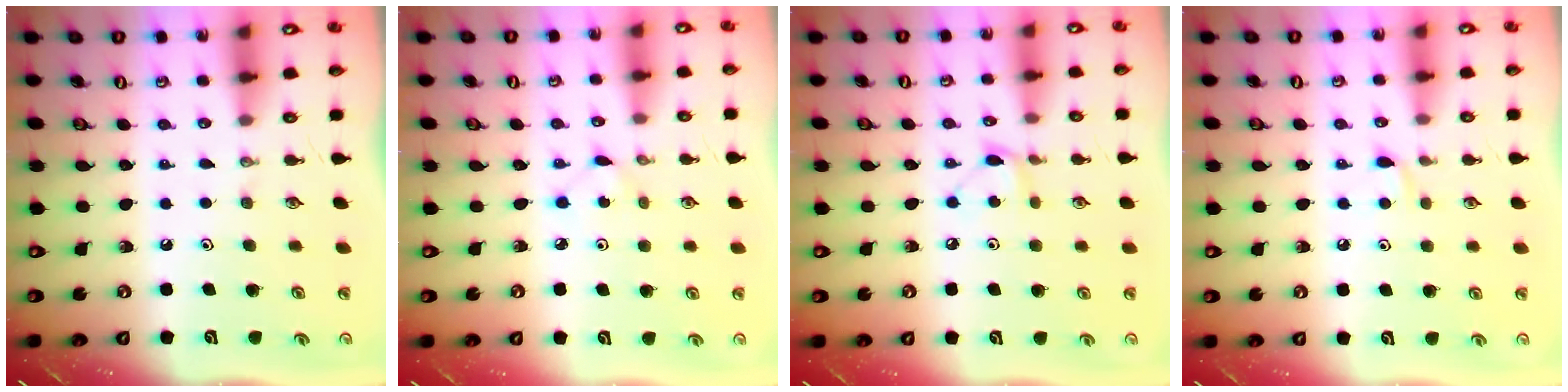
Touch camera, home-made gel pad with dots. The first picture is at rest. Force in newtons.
{"total": 2.6, "press": 2.6, "slide": 0.2}
{"total": 4.7, "press": 4.7, "slide": 0.6}
{"total": 4.4, "press": 4.3, "slide": 0.5}